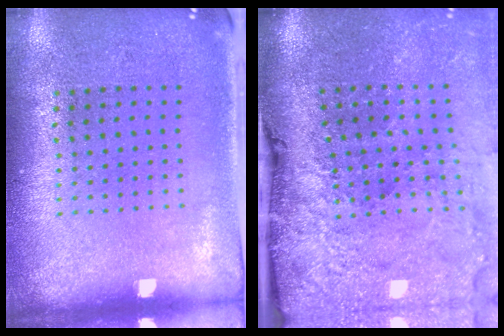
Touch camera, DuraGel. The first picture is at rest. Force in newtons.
{"total": 4.9, "press": 3.8, "slide": 3.0}